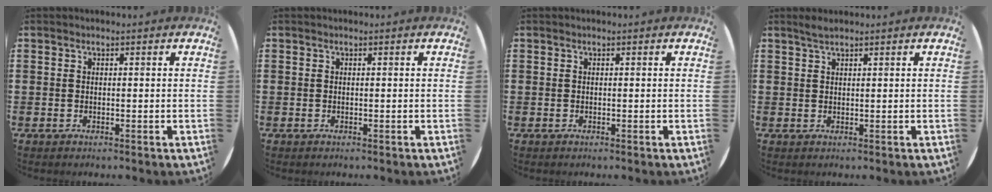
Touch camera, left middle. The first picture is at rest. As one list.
[{"total": 0.0}, {"total": 0.0}, {"total": 1.3, "force": [1.2, 0.0, 0.5], "torque": [-0.010, 0.002, 0.022]}]